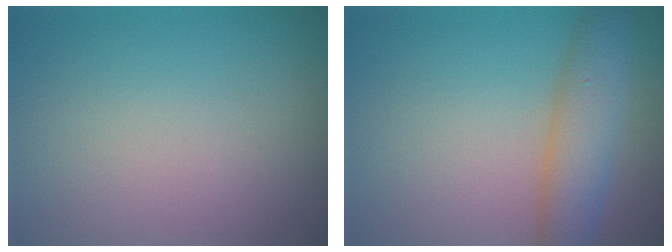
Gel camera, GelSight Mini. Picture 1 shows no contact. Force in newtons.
{"total": 4.7, "press": 4.7, "slide": 0.3}